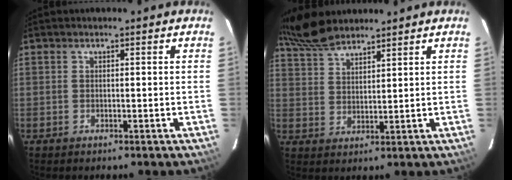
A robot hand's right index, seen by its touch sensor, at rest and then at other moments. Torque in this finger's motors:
{"motor_torque": [0.70, 0.73, 0.20, 0.03]}